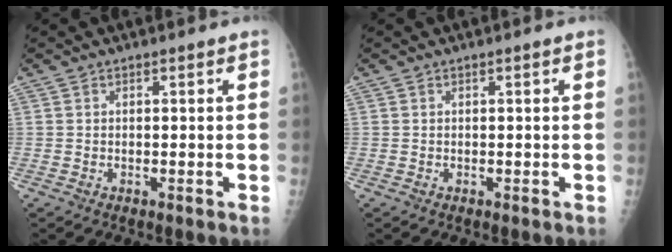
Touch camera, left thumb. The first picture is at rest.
{"total": 0.0}